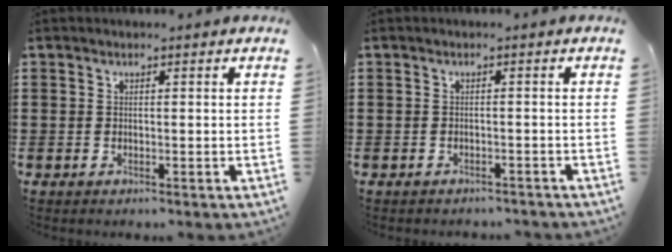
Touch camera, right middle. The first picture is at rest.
{"total": 1.1, "force": [-1.1, 0.1, 0.0], "torque": [-0.005, -0.001, -0.023]}